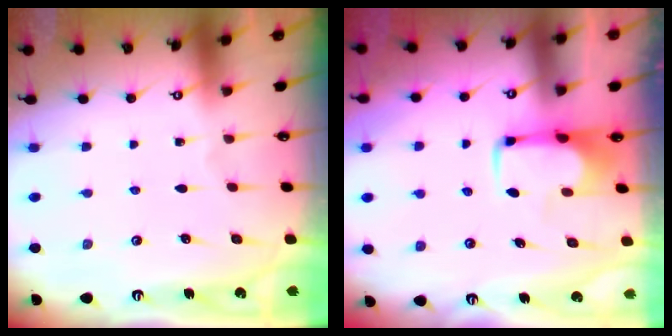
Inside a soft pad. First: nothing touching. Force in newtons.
{"total": 2.0, "press": 2.0, "slide": 0.4}